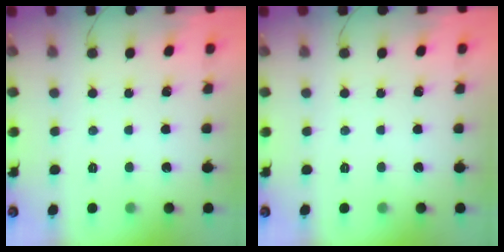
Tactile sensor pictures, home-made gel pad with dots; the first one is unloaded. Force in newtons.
{"total": 0.0}